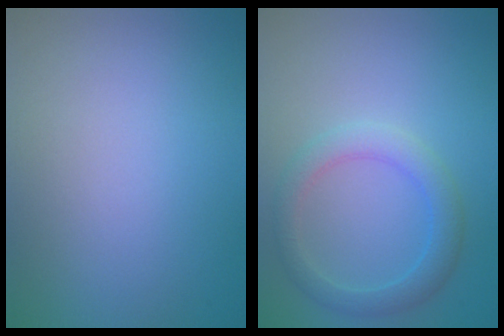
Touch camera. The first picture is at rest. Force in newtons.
{"total": 2.9, "press": 2.9, "slide": 0.2}